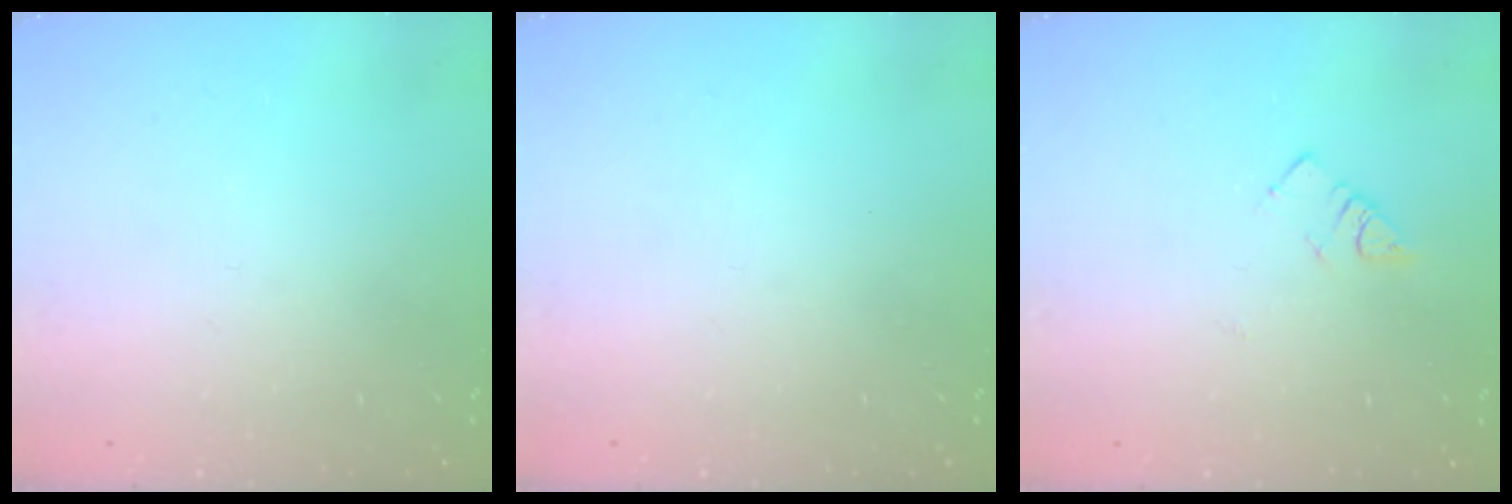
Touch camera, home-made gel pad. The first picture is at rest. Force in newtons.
{"total": 0.0}
{"total": 2.6, "press": 2.6, "slide": 0.4}